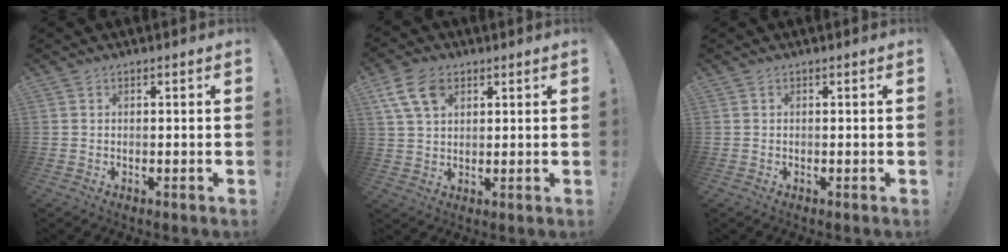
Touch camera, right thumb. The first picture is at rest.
{"total": 9.7, "force": [4.6, 6.2, 5.8], "torque": [-0.110, -0.004, 0.091]}
{"total": 0.0}